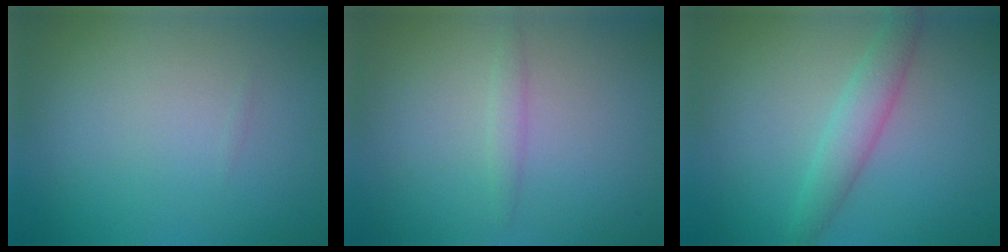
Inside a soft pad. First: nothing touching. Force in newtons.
{"total": 1.0, "press": 1.0, "slide": 0.0}
{"total": 2.7, "press": 2.7, "slide": 0.1}